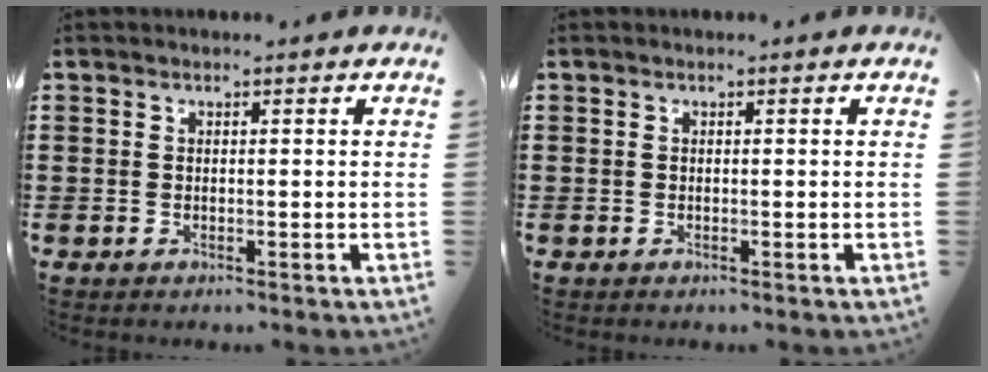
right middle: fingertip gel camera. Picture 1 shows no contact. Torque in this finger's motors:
{"motor_torque": [-0.01, 0.02, 0.00, -0.01]}